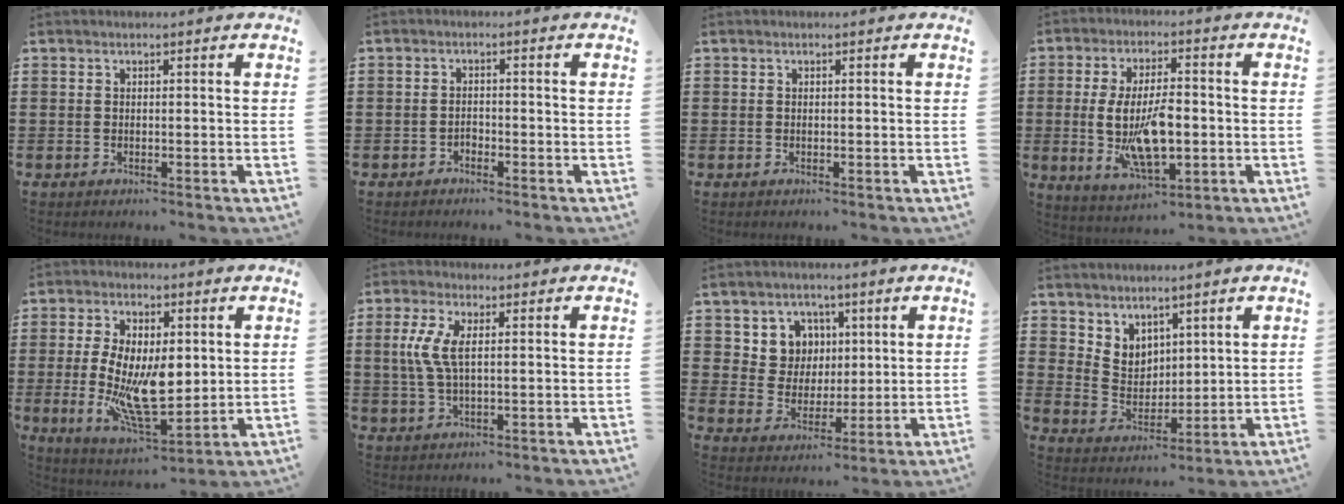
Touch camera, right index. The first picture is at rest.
{"total": 1.3, "force": [-1.0, 0.7, 0.2], "torque": [-0.008, 0.003, -0.023]}
{"total": 0.0}
{"total": 10.4, "force": [-1.2, 4.4, 9.4], "torque": [-0.193, -0.009, -0.025]}
{"total": 11.6, "force": [-0.4, 5.5, 10.2], "torque": [-0.197, -0.012, -0.005]}
{"total": 5.7, "force": [1.0, 2.3, 5.1], "torque": [-0.125, 0.000, 0.009]}
{"total": 7.1, "force": [2.9, 6.3, 1.4], "torque": [-0.056, 0.006, 0.054]}
{"total": 4.9, "force": [3.7, 3.2, 0.1], "torque": [-0.023, -0.008, 0.071]}